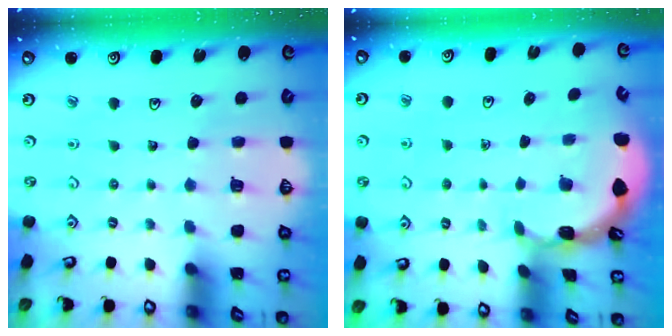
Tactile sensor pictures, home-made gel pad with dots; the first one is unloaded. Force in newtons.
{"total": 1.6, "press": 1.6, "slide": 0.1}